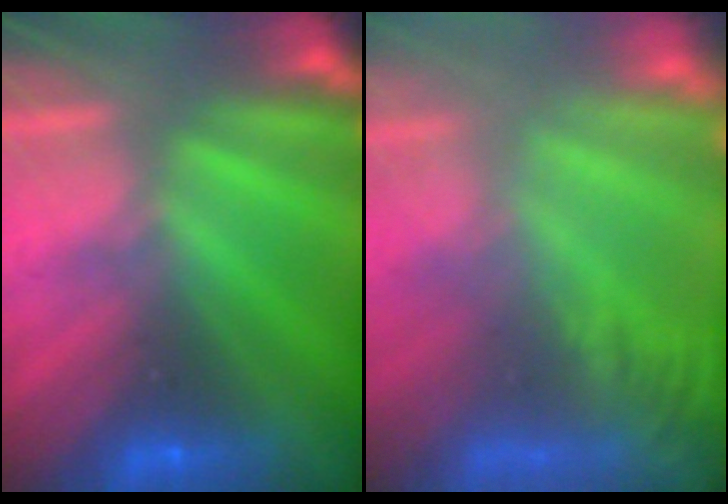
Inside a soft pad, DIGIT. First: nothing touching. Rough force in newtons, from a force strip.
{"total": 7.1}